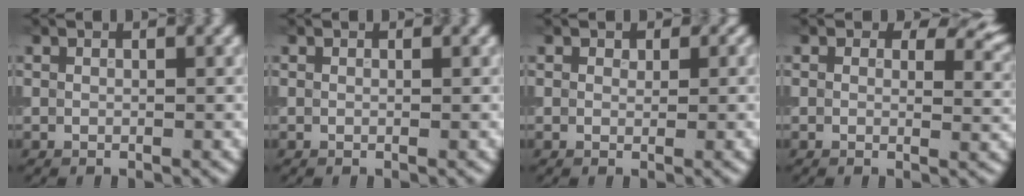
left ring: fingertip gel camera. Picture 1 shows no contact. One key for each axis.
{"total": 0.0}
{"total": 0.8, "fx": 0.5, "fy": 0.6, "fz": 0.2, "tx": -0.001, "ty": -0.005, "tz": 0.002}
{"total": 3.7, "fx": 1.8, "fy": 2.2, "fz": 2.3, "tx": -0.028, "ty": -0.007, "tz": 0.019}